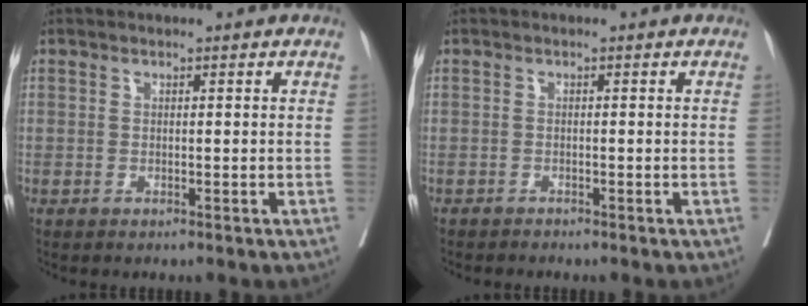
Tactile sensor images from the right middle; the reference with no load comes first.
{"total": 0.9, "force": [-0.9, 0.1, 0.0], "torque": [-0.004, -0.002, -0.016]}